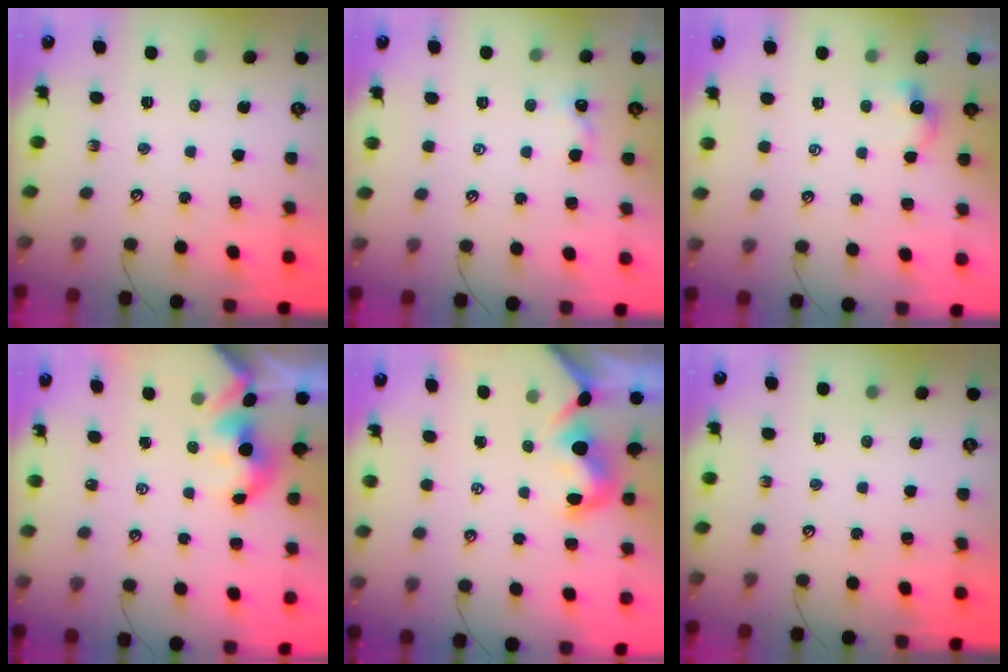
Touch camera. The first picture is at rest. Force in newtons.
{"total": 2.3, "press": 2.2, "slide": 0.3}
{"total": 2.6, "press": 2.6, "slide": 0.0}
{"total": 1.6, "press": 1.6, "slide": 0.2}
{"total": 1.5, "press": 1.2, "slide": 0.9}
{"total": 0.0}